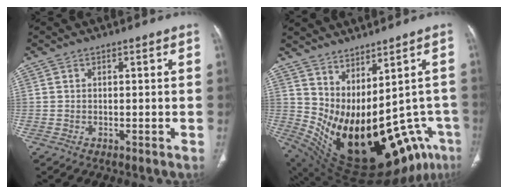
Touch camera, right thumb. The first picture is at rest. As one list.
[{"total": 24.6, "force": [-6.4, 11.9, 20.6], "torque": [-0.266, -0.023, -0.056]}]